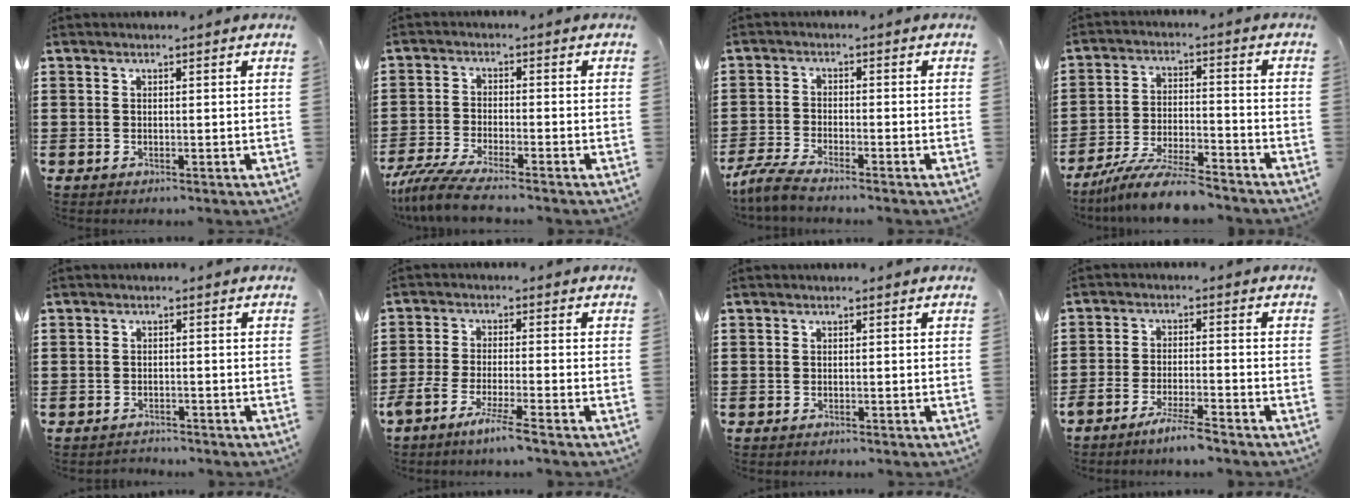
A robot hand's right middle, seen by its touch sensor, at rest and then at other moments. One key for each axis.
{"total": 5.2, "fx": -4.7, "fy": 0.1, "fz": 2.2, "tx": -0.072, "ty": -0.026, "tz": -0.098}
{"total": 3.5, "fx": -3.2, "fy": 0.2, "fz": 1.5, "tx": -0.048, "ty": -0.010, "tz": -0.068}
{"total": 8.6, "fx": -7.9, "fy": 0.7, "fz": 3.3, "tx": -0.067, "ty": 0.004, "tz": -0.151}
{"total": 1.7, "fx": -1.6, "fy": 0.4, "fz": -0.4, "tx": 0.003, "ty": 0.001, "tz": -0.036}
{"total": 4.9, "fx": -4.0, "fy": -0.4, "fz": 2.9, "tx": -0.067, "ty": -0.020, "tz": -0.078}
{"total": 0.6, "fx": -0.5, "fy": 0.3, "fz": -0.3, "tx": 0.005, "ty": 0.001, "tz": -0.011}
{"total": 4.4, "fx": -3.9, "fy": 0.0, "fz": 2.1, "tx": -0.046, "ty": -0.009, "tz": -0.075}